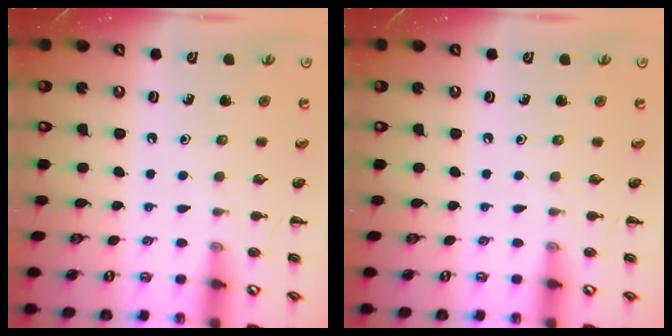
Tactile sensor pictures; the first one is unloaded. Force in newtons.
{"total": 0.0}